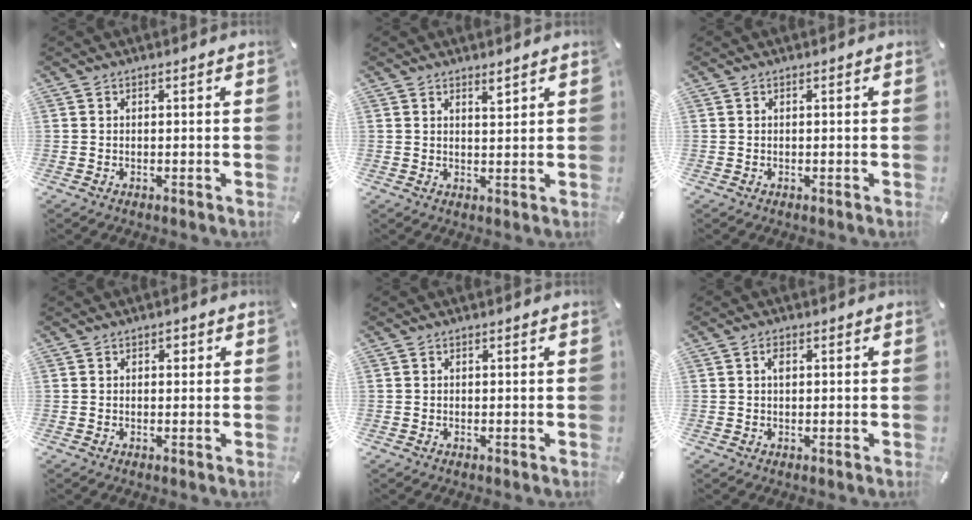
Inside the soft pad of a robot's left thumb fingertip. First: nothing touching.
{"total": 2.3, "force": [2.0, 0.5, 1.1], "torque": [-0.006, -0.012, 0.032]}
{"total": 0.0}
{"total": 1.3, "force": [0.3, 1.0, 0.7], "torque": [-0.006, 0.003, 0.003]}
{"total": 0.0}
{"total": 1.6, "force": [0.4, 0.9, 1.2], "torque": [-0.019, 0.000, 0.005]}